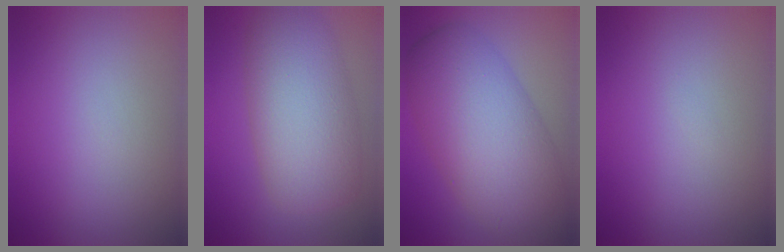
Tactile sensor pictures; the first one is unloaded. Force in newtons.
{"total": 7.9, "press": 7.9, "slide": 0.3}
{"total": 10.1, "press": 10.1, "slide": 0.3}
{"total": 0.0}